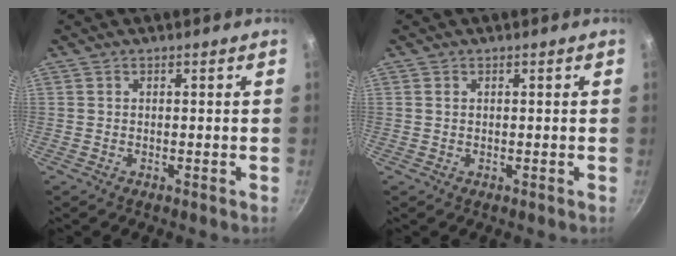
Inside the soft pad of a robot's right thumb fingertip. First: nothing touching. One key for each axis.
{"total": 0.7, "fx": 0.2, "fy": 0.5, "fz": 0.4, "tx": -0.007, "ty": 0.002, "tz": 0.004}